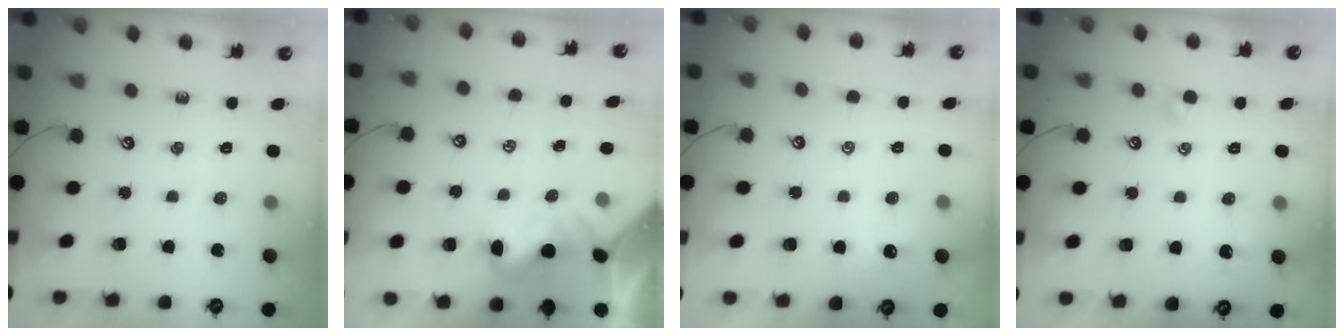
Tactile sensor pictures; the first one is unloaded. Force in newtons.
{"total": 1.5, "press": 1.3, "slide": 0.7}
{"total": 1.0, "press": 0.9, "slide": 0.5}
{"total": 1.3, "press": 1.2, "slide": 0.5}